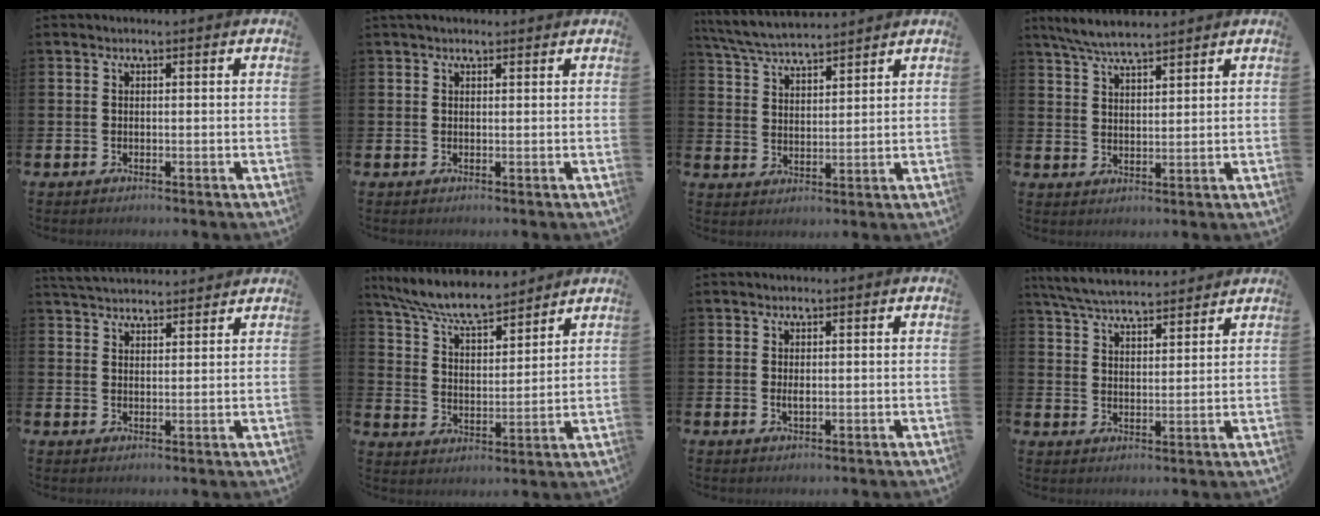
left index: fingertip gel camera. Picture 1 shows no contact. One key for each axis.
{"total": 1.1, "fx": 1.0, "fy": 0.4, "fz": 0.4, "tx": 0.003, "ty": 0.001, "tz": 0.015}
{"total": 5.7, "fx": 5.5, "fy": 0.6, "fz": 1.1, "tx": -0.044, "ty": -0.027, "tz": 0.101}
{"total": 5.7, "fx": 5.3, "fy": 0.7, "fz": 2.0, "tx": -0.057, "ty": -0.014, "tz": 0.097}
{"total": 4.2, "fx": 4.1, "fy": 0.5, "fz": 0.3, "tx": -0.013, "ty": -0.021, "tz": 0.076}
{"total": 8.0, "fx": 7.4, "fy": 1.1, "fz": 2.9, "tx": -0.086, "ty": -0.040, "tz": 0.132}
{"total": 1.1, "fx": 0.2, "fy": 0.4, "fz": 1.0, "tx": -0.017, "ty": 0.001, "tz": 0.001}
{"total": 6.3, "fx": 6.1, "fy": 0.8, "fz": 1.3, "tx": -0.049, "ty": -0.028, "tz": 0.110}